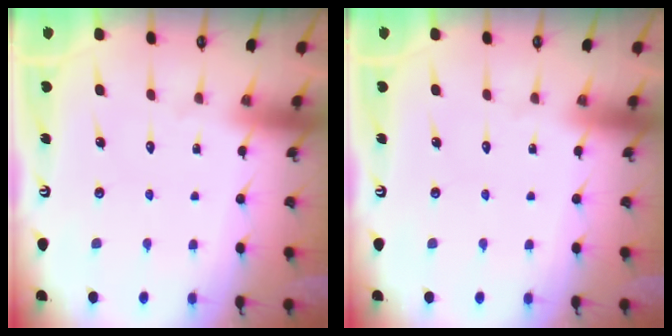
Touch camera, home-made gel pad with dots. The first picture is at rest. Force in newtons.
{"total": 0.0}